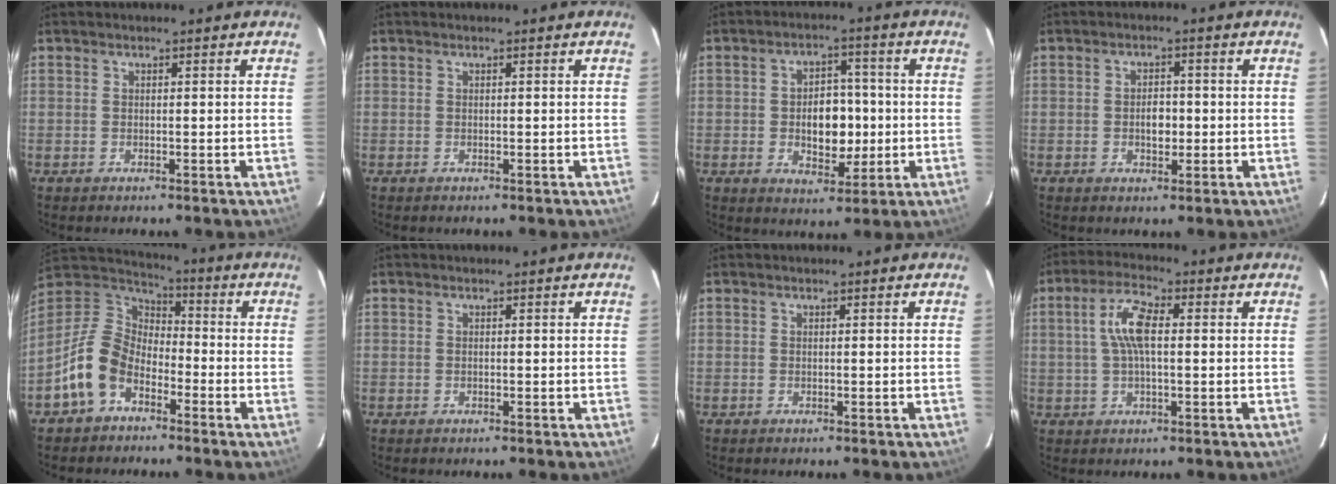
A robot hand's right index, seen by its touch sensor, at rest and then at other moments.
{"total": 0.0}
{"total": 8.7, "force": [-0.8, 5.7, 6.5], "torque": [-0.114, 0.008, -0.002]}
{"total": 3.3, "force": [-0.5, 2.2, 2.4], "torque": [-0.041, 0.003, -0.006]}
{"total": 12.1, "force": [-6.1, 8.0, 6.7], "torque": [-0.148, 0.020, -0.120]}
{"total": 0.0}
{"total": 0.0}
{"total": 7.2, "force": [0.9, 2.6, 6.7], "torque": [-0.135, 0.016, 0.018]}